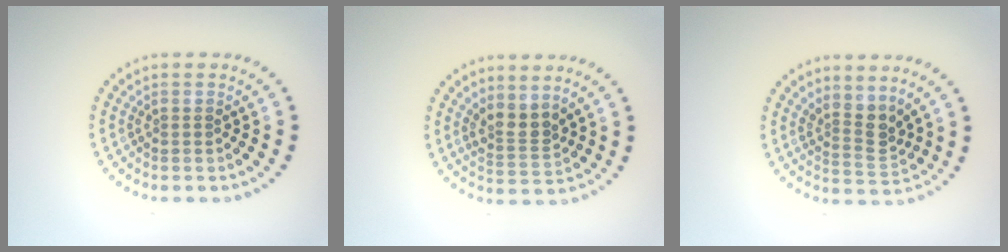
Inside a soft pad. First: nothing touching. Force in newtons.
{"total": 2.5, "press": 2.0, "slide": 1.6}
{"total": 2.8, "press": 2.1, "slide": 1.9}